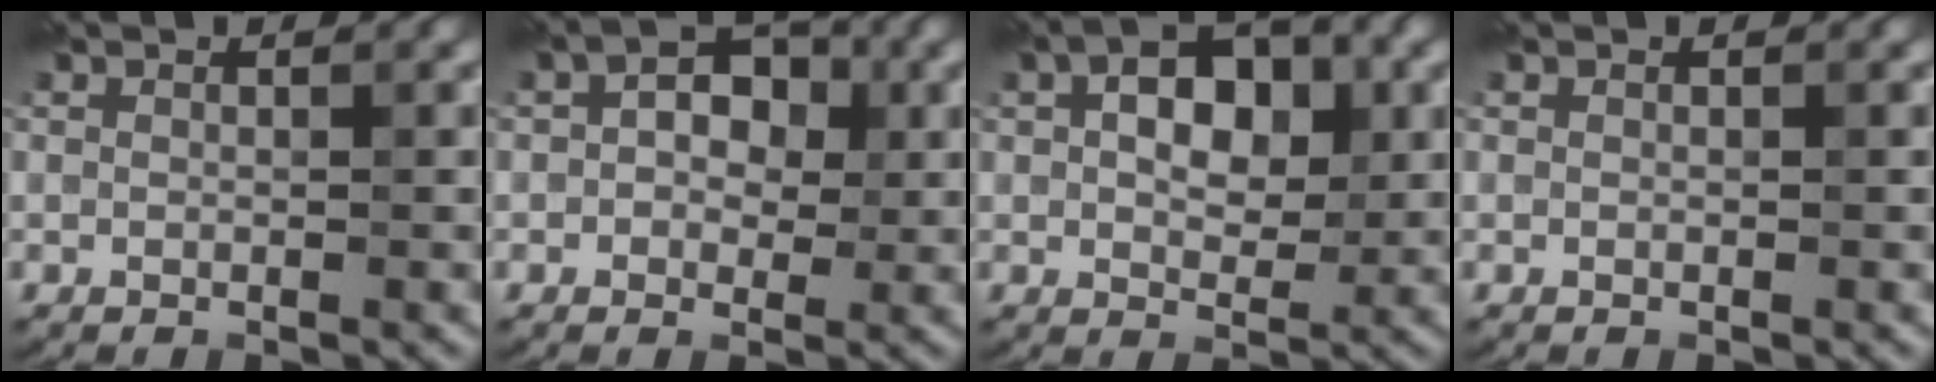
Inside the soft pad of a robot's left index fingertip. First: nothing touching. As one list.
[{"total": 4.1, "force": [0.5, 2.8, 2.9], "torque": [-0.031, 0.005, -0.006]}, {"total": 6.0, "force": [1.4, 3.7, 4.4], "torque": [-0.066, 0.010, 0.010]}, {"total": 0.0}]